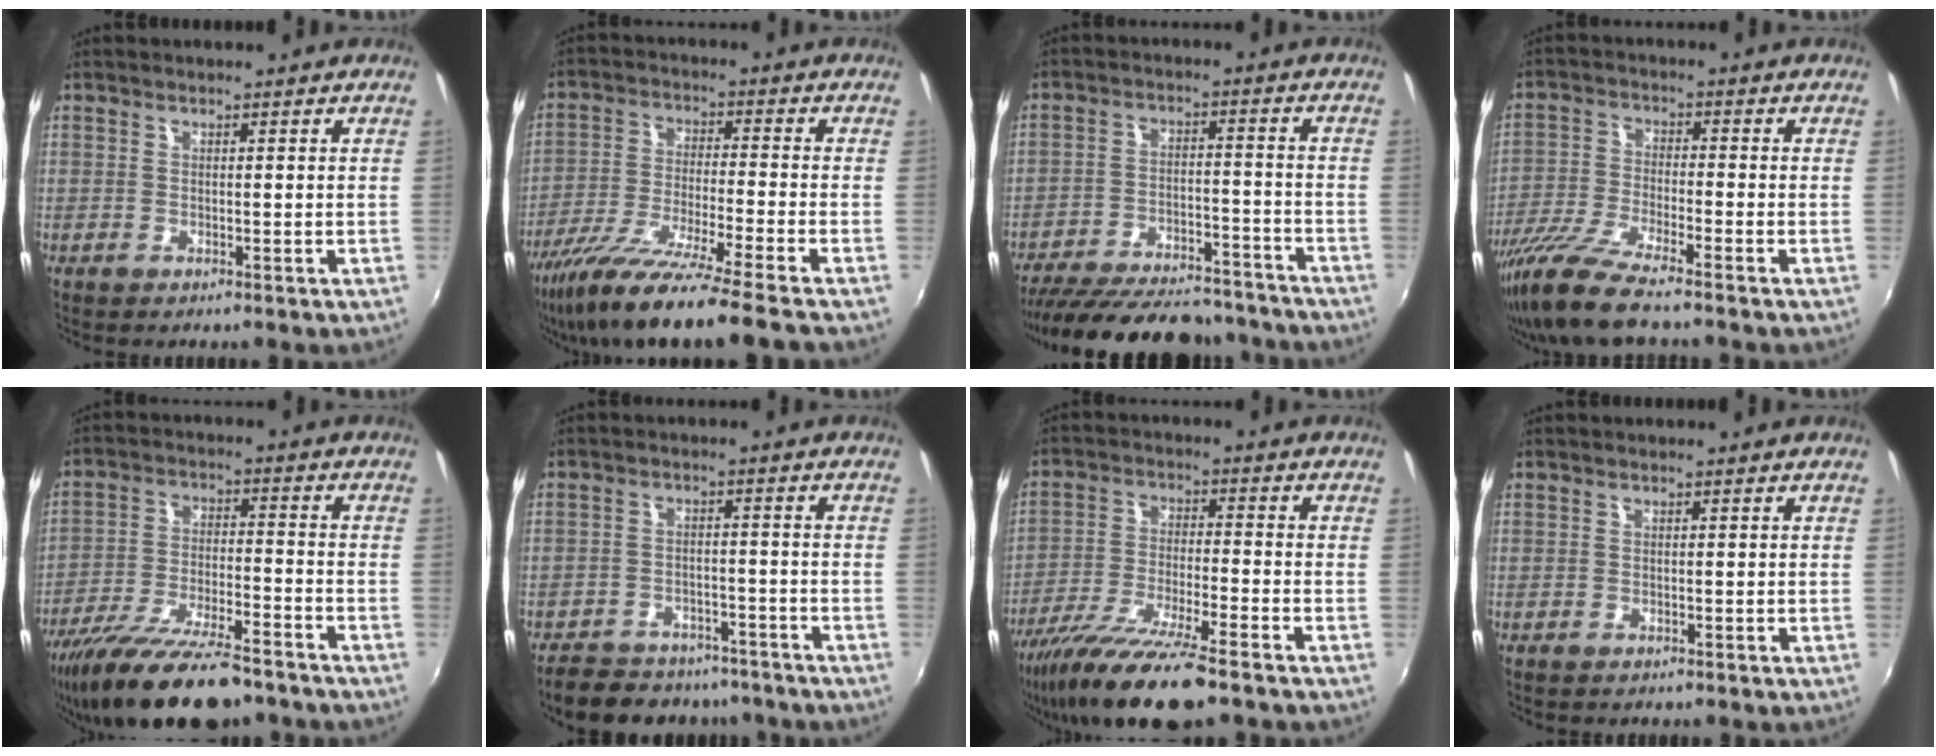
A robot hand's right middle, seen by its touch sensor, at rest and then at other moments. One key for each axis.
{"total": 16.5, "fx": -13.4, "fy": -1.4, "fz": 9.6, "tx": -0.186, "ty": -0.046, "tz": -0.233}
{"total": 25.8, "fx": -22.5, "fy": 7.3, "fz": 10.3, "tx": -0.203, "ty": -0.006, "tz": -0.305}
{"total": 10.7, "fx": -8.6, "fy": 0.3, "fz": 6.3, "tx": -0.137, "ty": -0.026, "tz": -0.165}
{"total": 17.7, "fx": -14.1, "fy": 4.4, "fz": 9.8, "tx": -0.193, "ty": -0.035, "tz": -0.230}
{"total": 15.2, "fx": -12.5, "fy": 6.4, "fz": 5.6, "tx": -0.131, "ty": 0.008, "tz": -0.166}
{"total": 15.6, "fx": -12.0, "fy": 1.3, "fz": 9.8, "tx": -0.197, "ty": -0.037, "tz": -0.214}
{"total": 0.0}